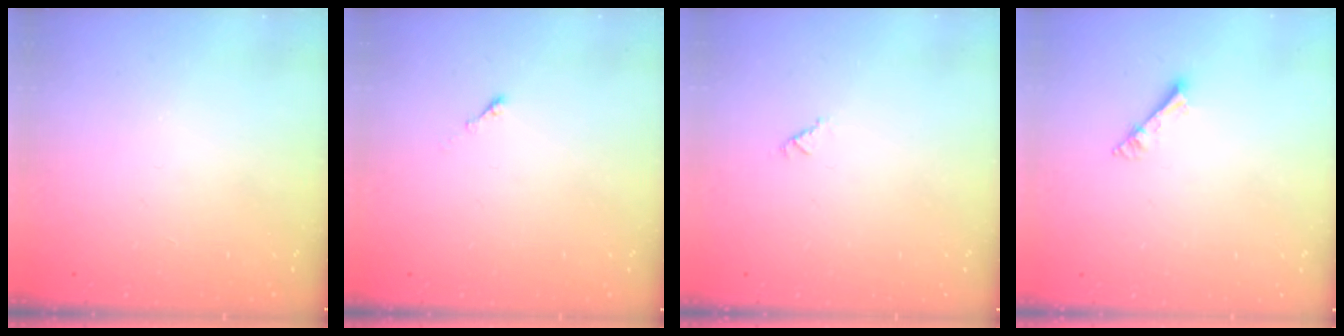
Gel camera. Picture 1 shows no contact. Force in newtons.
{"total": 0.0}
{"total": 0.6, "press": 0.6, "slide": 0.2}
{"total": 3.0, "press": 3.0, "slide": 0.3}